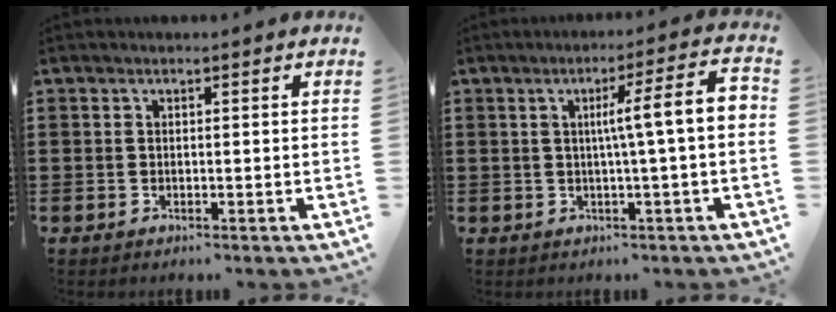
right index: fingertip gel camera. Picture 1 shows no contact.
{"total": 7.7, "force": [0.5, -0.1, 7.7], "torque": [-0.125, -0.010, -0.002]}